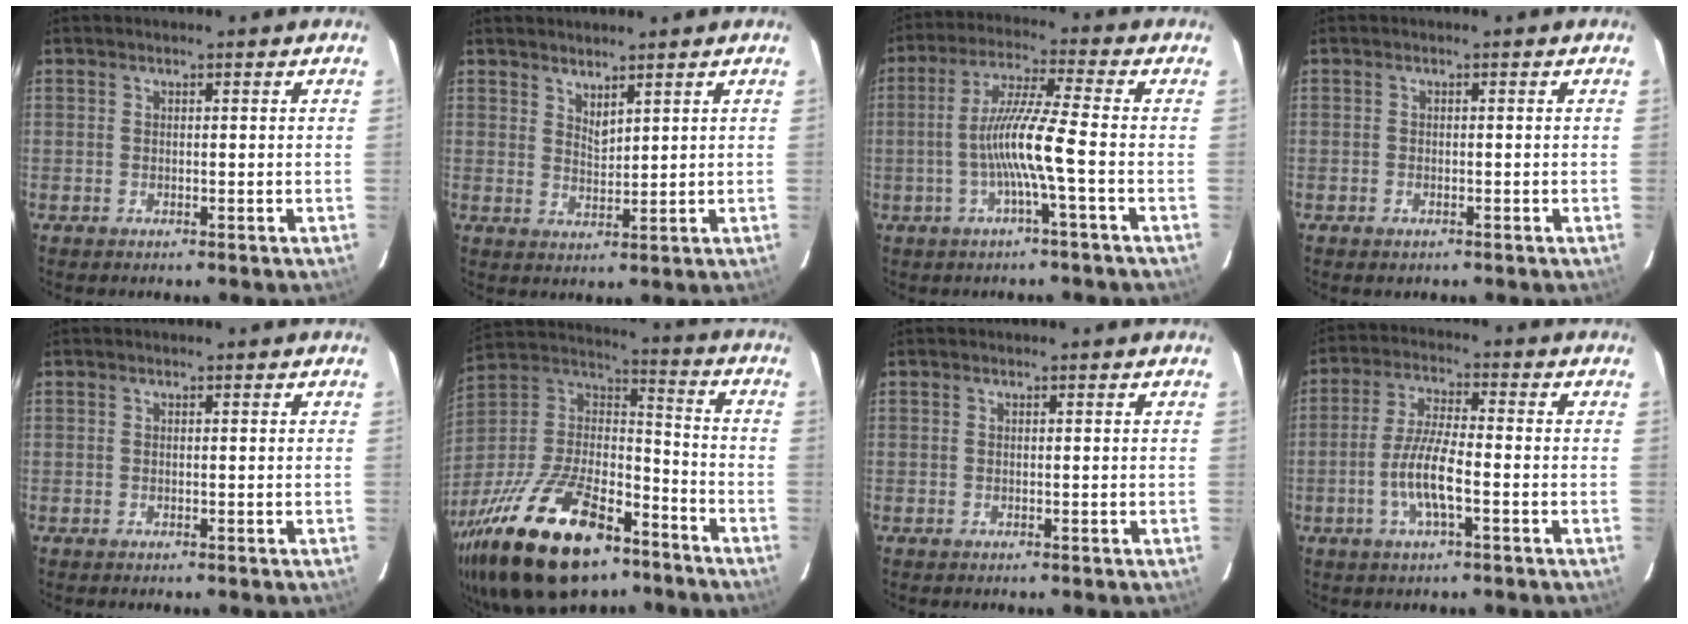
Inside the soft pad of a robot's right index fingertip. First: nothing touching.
{"total": 2.8, "force": [2.4, 0.6, 1.3], "torque": [-0.020, -0.001, 0.043]}
{"total": 9.2, "force": [-2.5, -1.1, 8.8], "torque": [-0.176, 0.003, -0.046]}
{"total": 1.0, "force": [-0.6, 0.7, 0.4], "torque": [-0.005, 0.000, -0.009]}
{"total": 0.0}
{"total": 31.4, "force": [-20.0, 13.9, 19.9], "torque": [-0.400, -0.014, -0.322]}
{"total": 0.0}
{"total": 7.7, "force": [-2.7, 1.4, 7.1], "torque": [-0.145, -0.001, -0.053]}